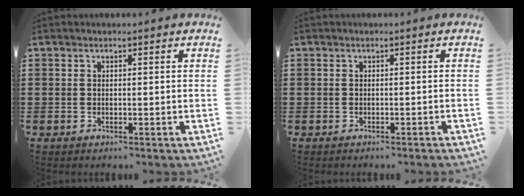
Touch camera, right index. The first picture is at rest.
{"total": 0.5, "force": [-0.5, -0.1, 0.2], "torque": [-0.004, -0.002, -0.010]}